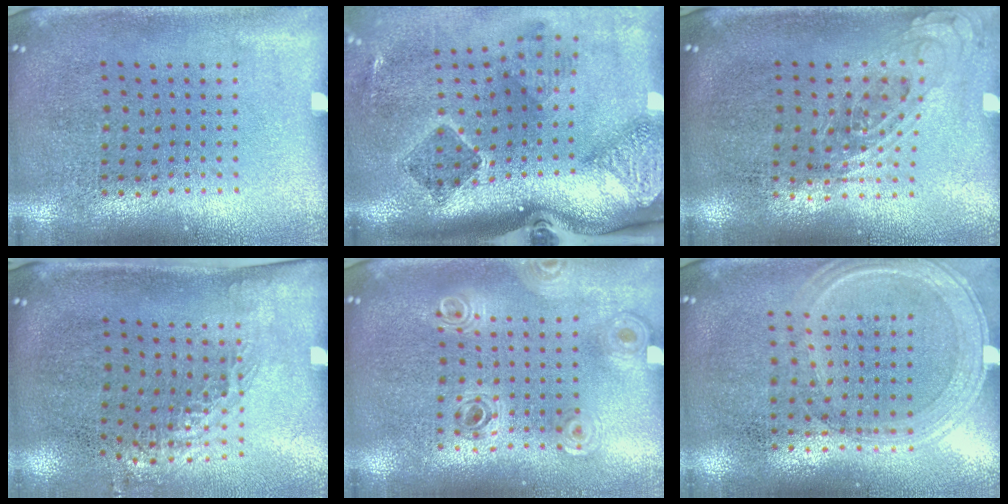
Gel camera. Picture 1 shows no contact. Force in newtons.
{"total": 2.5, "press": 1.7, "slide": 1.8}
{"total": 0.8, "press": 0.7, "slide": 0.3}
{"total": 1.2, "press": 0.9, "slide": 0.7}
{"total": 0.8, "press": 0.8, "slide": 0.1}
{"total": 0.7, "press": 0.7, "slide": 0.2}